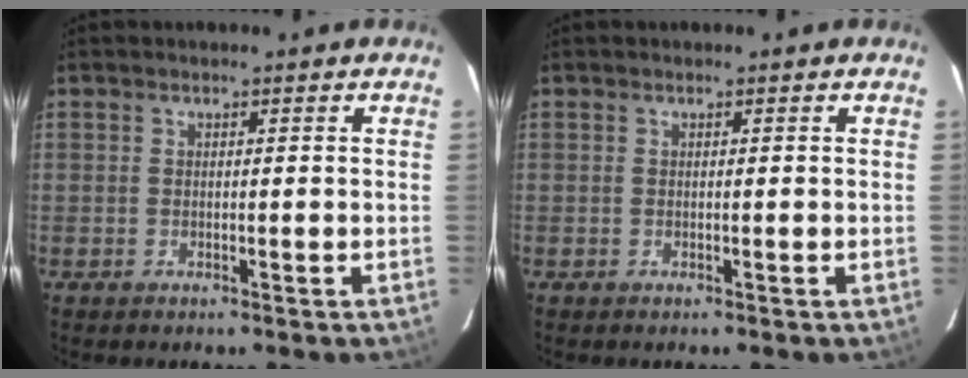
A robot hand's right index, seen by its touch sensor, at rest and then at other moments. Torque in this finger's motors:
{"motor_torque": [0.00, 0.00, 0.00, 0.00]}